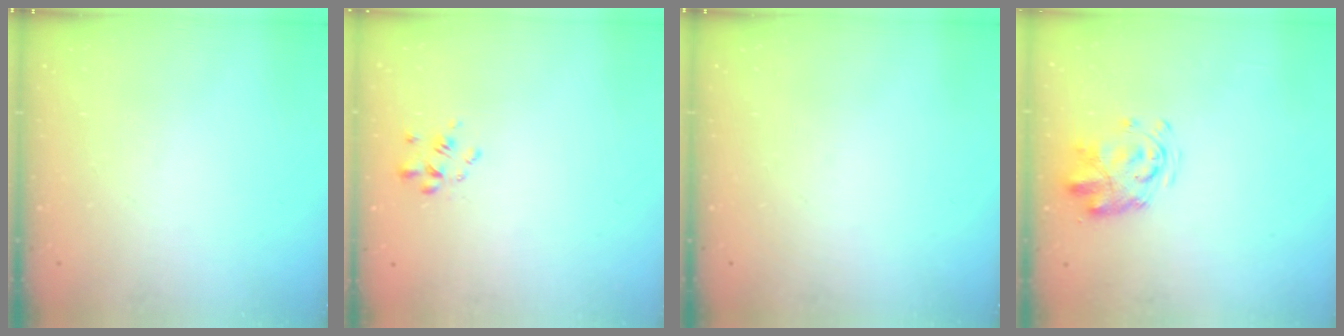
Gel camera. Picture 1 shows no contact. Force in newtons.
{"total": 2.5, "press": 2.3, "slide": 1.1}
{"total": 0.0}
{"total": 3.4, "press": 3.4, "slide": 0.8}